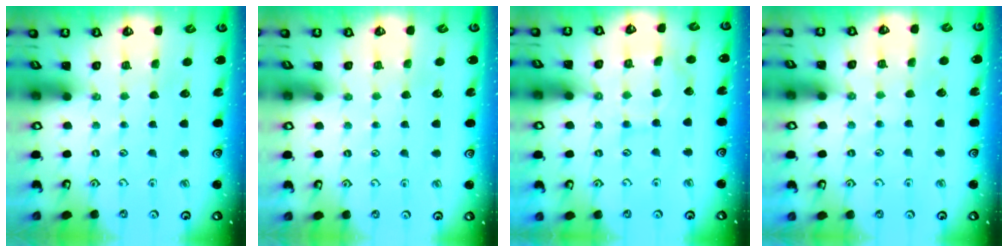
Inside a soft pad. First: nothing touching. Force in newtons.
{"total": 0.8, "press": 0.8, "slide": 0.1}
{"total": 8.9, "press": 8.9, "slide": 1.2}
{"total": 4.5, "press": 4.4, "slide": 0.4}